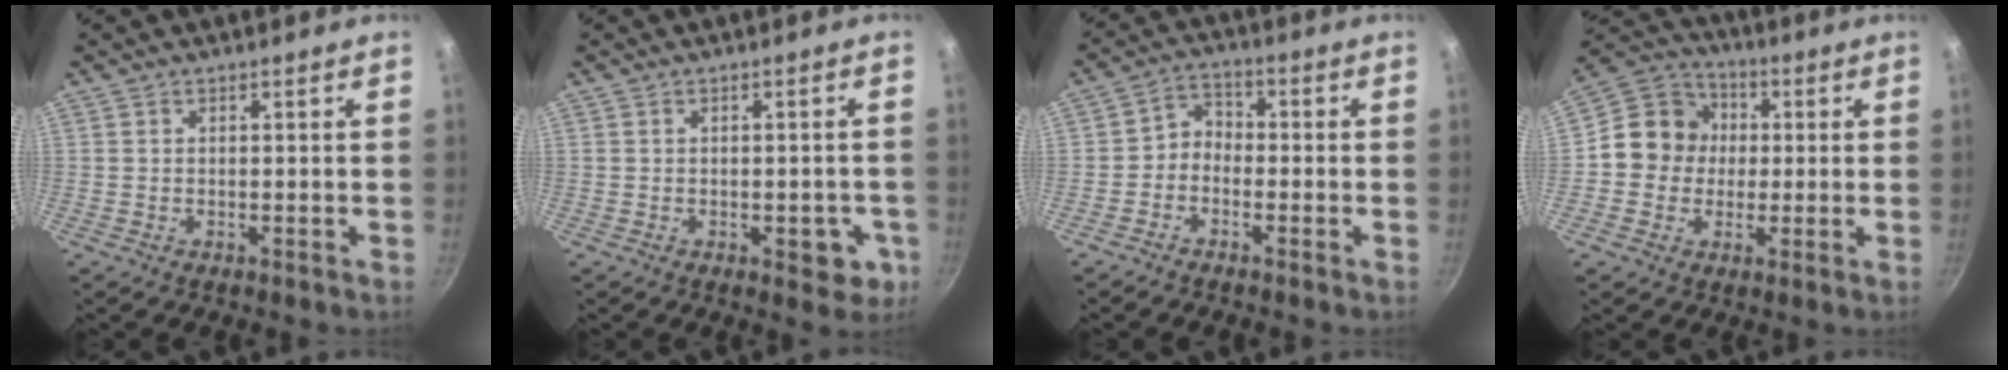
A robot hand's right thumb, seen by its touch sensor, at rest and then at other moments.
{"total": 5.3, "force": [-1.6, 2.9, 4.1], "torque": [-0.023, 0.010, -0.017]}
{"total": 3.8, "force": [-1.7, 2.9, 1.8], "torque": [-0.018, 0.030, -0.045]}
{"total": 10.9, "force": [0.2, 10.1, 4.2], "torque": [-0.031, 0.023, -0.020]}